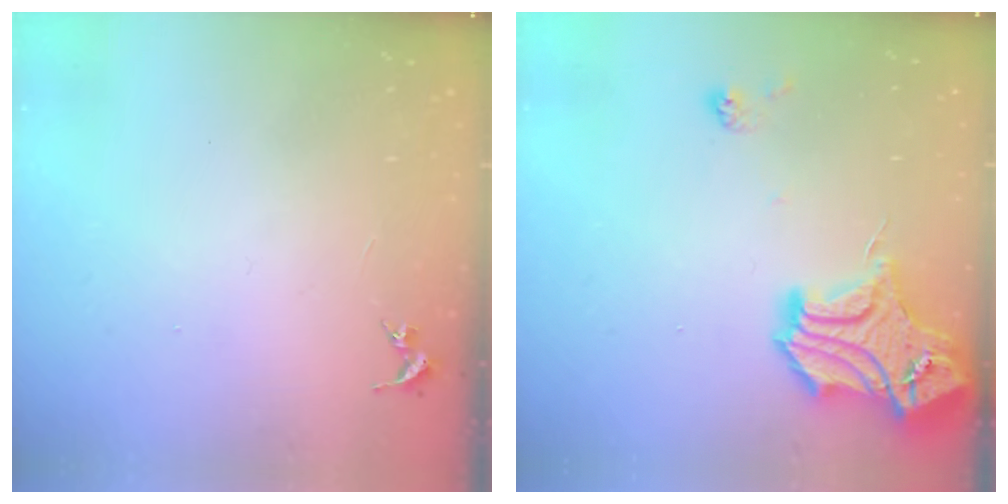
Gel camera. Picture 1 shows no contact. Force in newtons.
{"total": 19.1, "press": 19.0, "slide": 1.8}